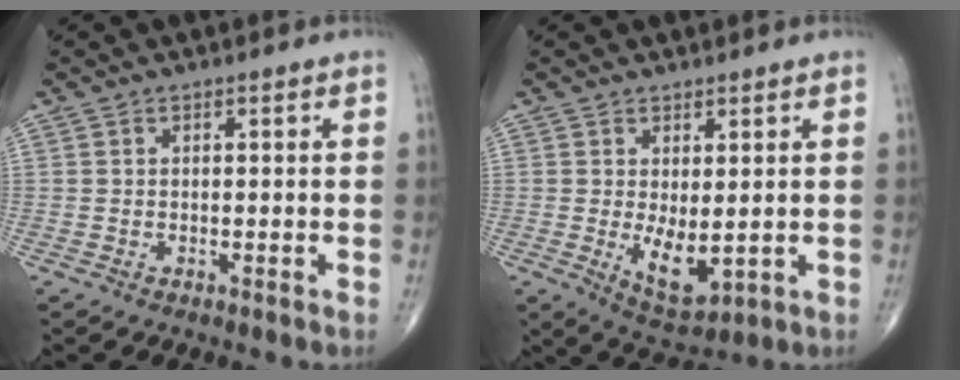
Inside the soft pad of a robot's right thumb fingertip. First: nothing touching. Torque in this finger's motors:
{"motor_torque": [1.96, 3.05, 0.83, 0.04, 0.26]}